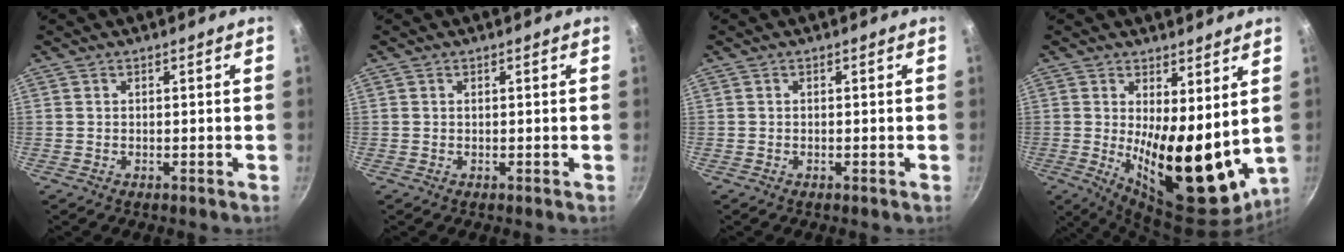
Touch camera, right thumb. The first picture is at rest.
{"total": 0.0}
{"total": 0.0}
{"total": 18.4, "force": [1.4, 7.8, 16.6], "torque": [-0.202, -0.043, 0.037]}